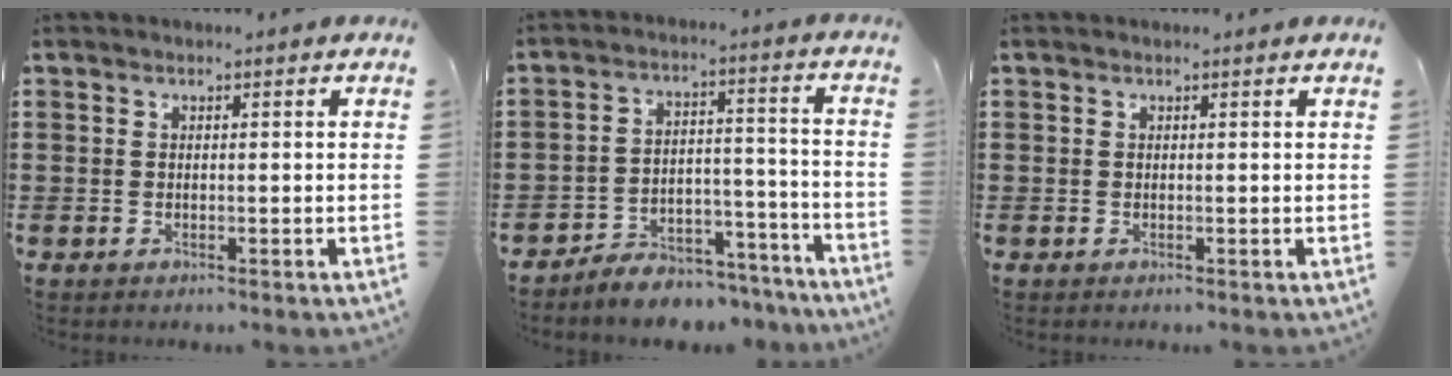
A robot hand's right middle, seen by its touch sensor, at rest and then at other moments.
{"total": 5.6, "force": [-5.5, 1.0, 0.4], "torque": [-0.005, 0.019, -0.109]}
{"total": 0.0}